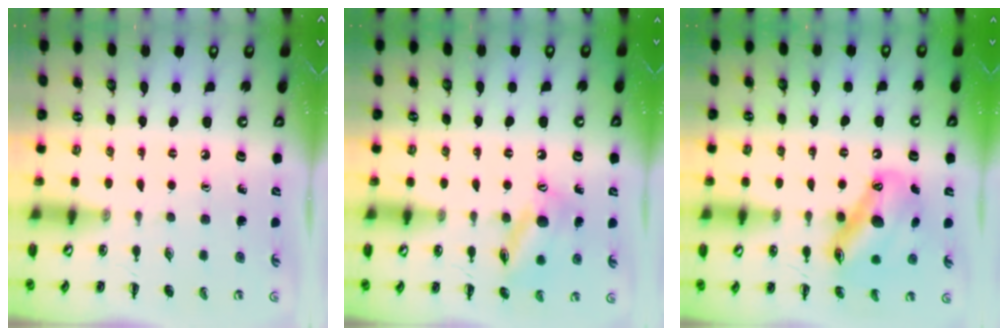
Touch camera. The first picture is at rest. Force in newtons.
{"total": 13.3, "press": 13.2, "slide": 1.4}
{"total": 13.4, "press": 12.9, "slide": 3.6}